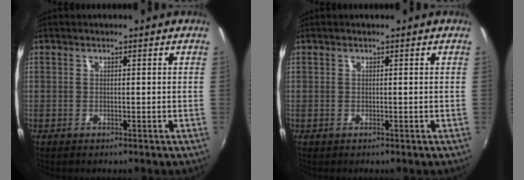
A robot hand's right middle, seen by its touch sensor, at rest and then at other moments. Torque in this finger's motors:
{"motor_torque": [0.17, -0.13, 0.02, 0.01]}